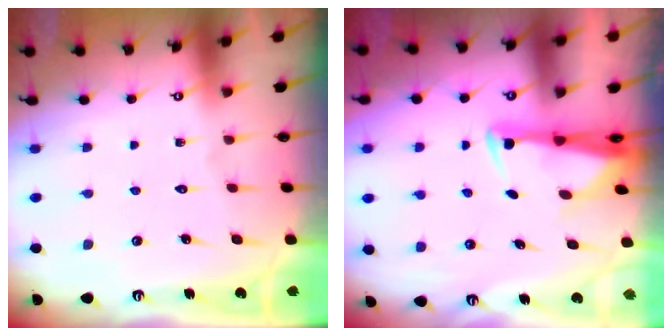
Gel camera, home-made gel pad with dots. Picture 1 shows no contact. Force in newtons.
{"total": 2.9, "press": 2.7, "slide": 1.0}